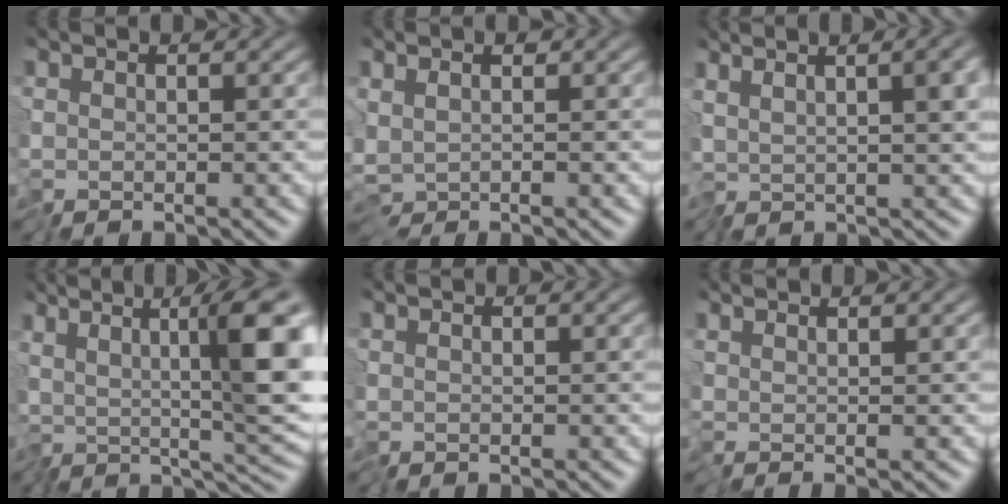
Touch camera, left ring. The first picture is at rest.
{"total": 2.2, "force": [0.0, 1.5, 1.7], "torque": [-0.031, -0.005, 0.004]}
{"total": 8.0, "force": [2.1, 3.1, 7.1], "torque": [-0.104, 0.018, 0.039]}
{"total": 9.6, "force": [2.3, 2.2, 9.1], "torque": [-0.156, 0.001, 0.040]}
{"total": 0.0}
{"total": 1.0, "force": [0.8, -0.6, 0.0], "torque": [-0.001, 0.003, 0.016]}